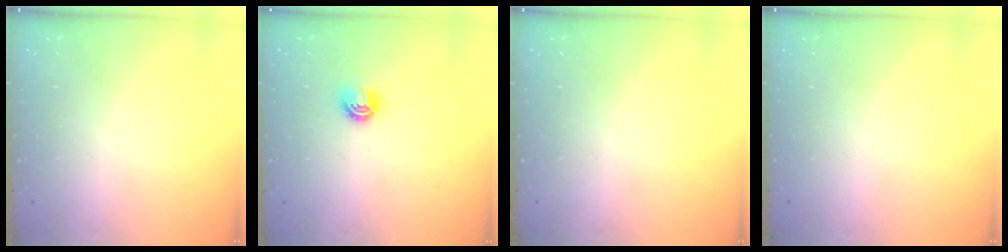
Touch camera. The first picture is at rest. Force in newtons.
{"total": 5.7, "press": 5.7, "slide": 0.7}
{"total": 0.0}
{"total": 0.0}